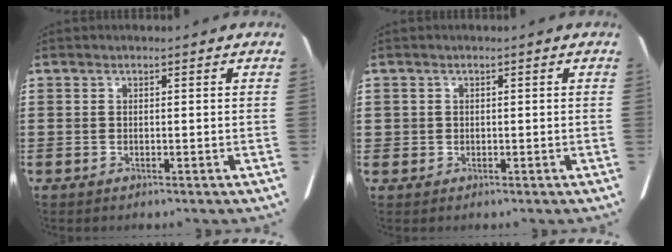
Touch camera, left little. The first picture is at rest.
{"total": 1.0, "force": [0.1, 0.9, 0.3], "torque": [-0.007, 0.006, 0.001]}